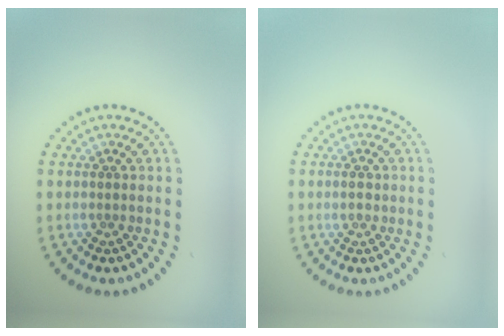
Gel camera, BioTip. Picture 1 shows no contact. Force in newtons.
{"total": 0.9, "press": 0.9, "slide": 0.2}